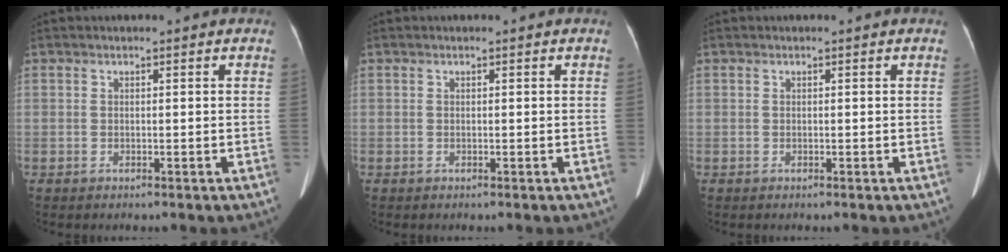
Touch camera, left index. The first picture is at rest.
{"total": 0.0}
{"total": 0.0}